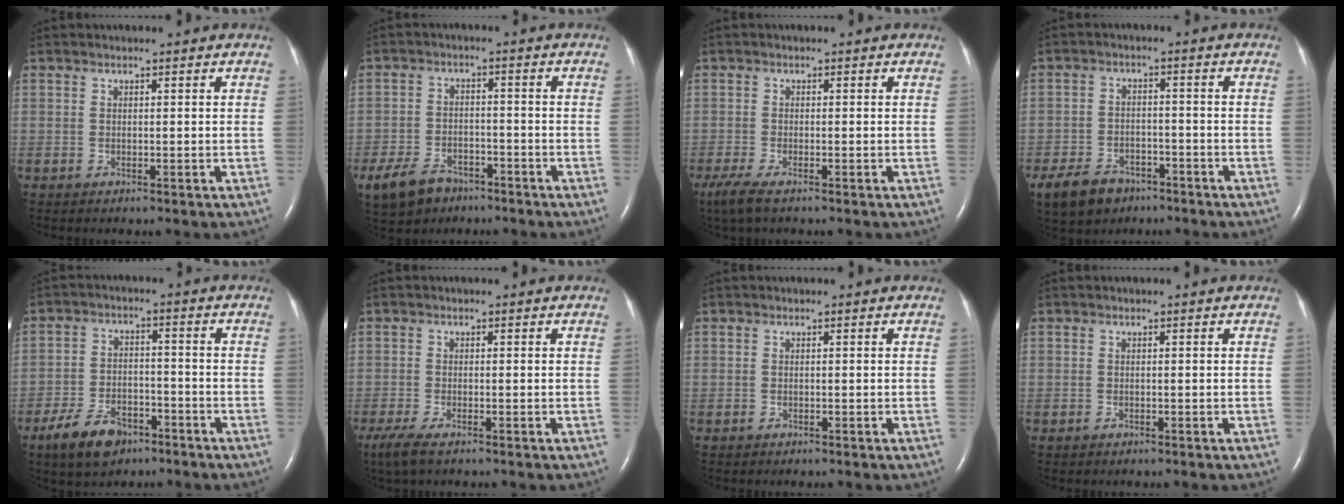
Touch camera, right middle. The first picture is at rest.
{"total": 7.8, "force": [-5.2, 4.7, 3.5], "torque": [-0.082, -0.003, -0.086]}
{"total": 3.9, "force": [-2.7, 0.7, 2.8], "torque": [-0.062, -0.014, -0.049]}
{"total": 8.2, "force": [-5.6, 5.0, 3.3], "torque": [-0.072, -0.001, -0.091]}
{"total": 7.9, "force": [-5.3, 4.0, 4.3], "torque": [-0.092, -0.003, -0.090]}
{"total": 3.9, "force": [-2.6, 0.8, 2.7], "torque": [-0.061, -0.013, -0.047]}
{"total": 0.0}
{"total": 0.0}